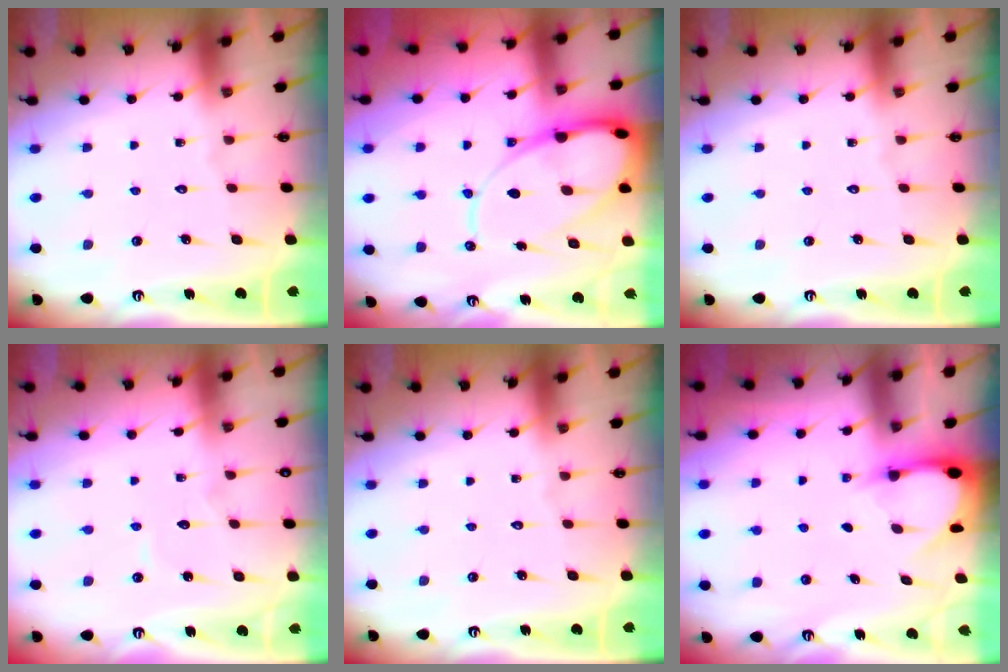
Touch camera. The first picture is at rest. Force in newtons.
{"total": 16.3, "press": 16.2, "slide": 1.6}
{"total": 0.0}
{"total": 4.9, "press": 4.9, "slide": 0.3}
{"total": 0.0}
{"total": 2.9, "press": 2.9, "slide": 0.3}